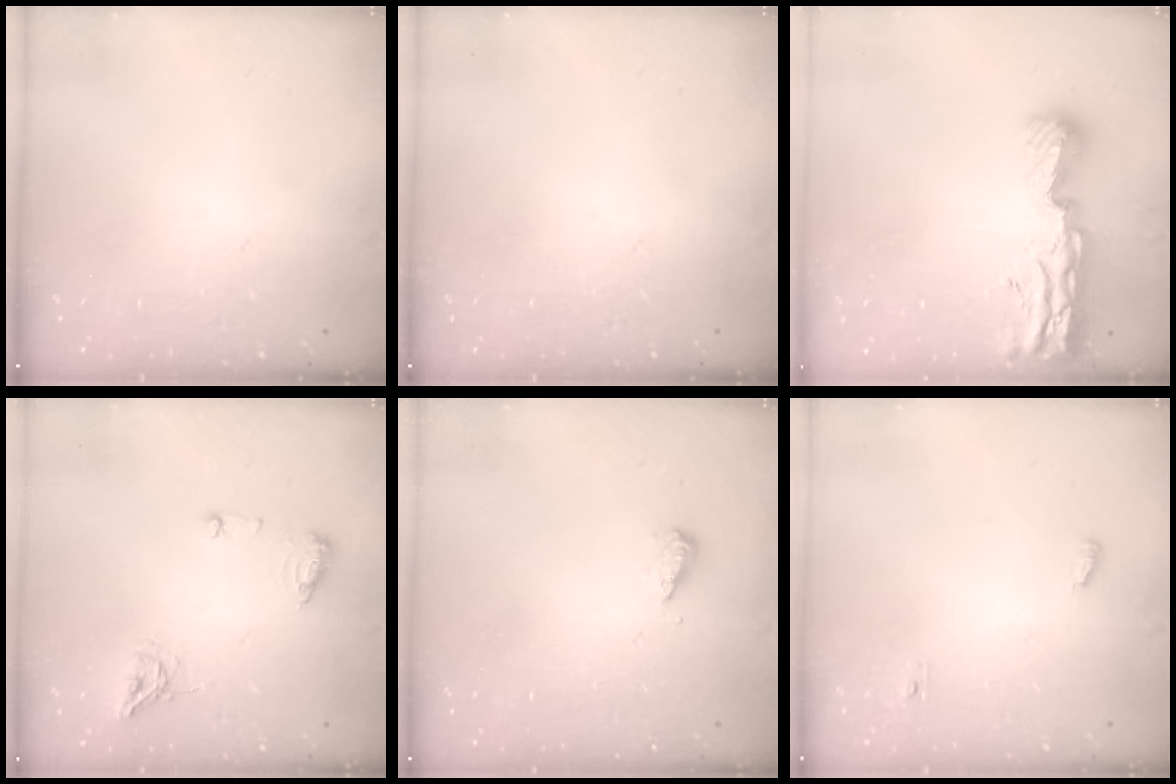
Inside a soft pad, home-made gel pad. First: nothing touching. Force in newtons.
{"total": 0.0}
{"total": 11.5, "press": 11.4, "slide": 1.6}
{"total": 8.8, "press": 8.8, "slide": 0.5}
{"total": 5.2, "press": 5.2, "slide": 0.5}
{"total": 3.5, "press": 3.4, "slide": 1.0}